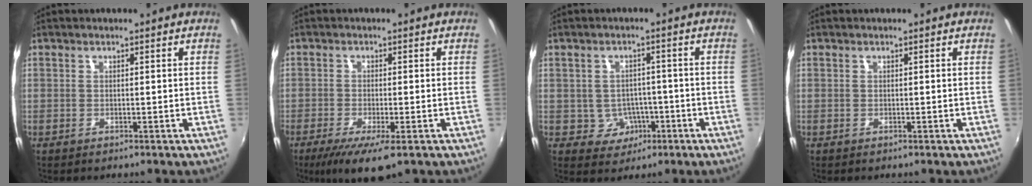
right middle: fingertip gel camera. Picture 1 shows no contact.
{"total": 7.6, "force": [-4.6, 1.6, 5.9], "torque": [-0.126, -0.029, -0.076]}
{"total": 5.0, "force": [-1.7, 4.6, 1.1], "torque": [-0.033, 0.014, -0.008]}
{"total": 0.0}